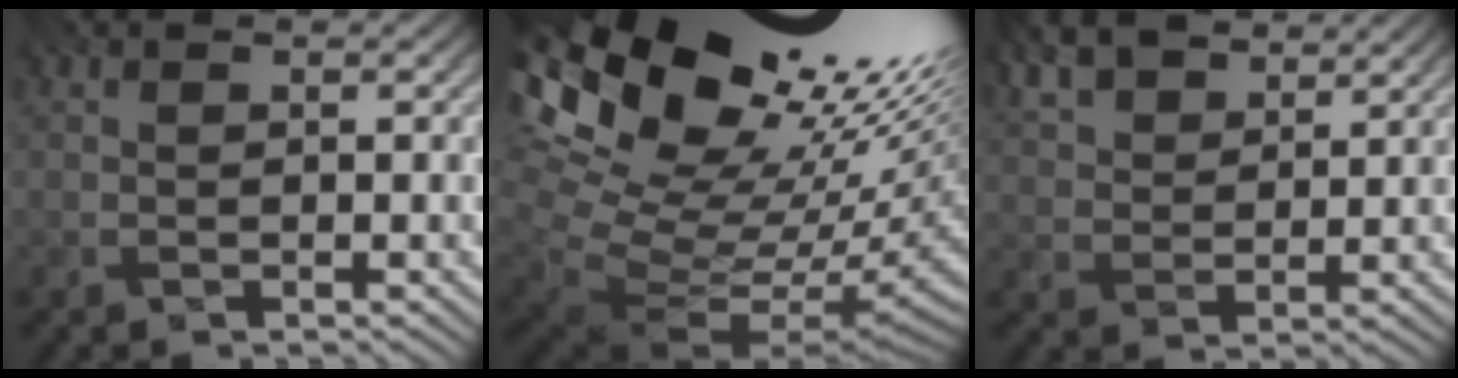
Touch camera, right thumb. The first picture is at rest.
{"total": 18.7, "force": [6.5, 11.4, 13.3], "torque": [-0.234, 0.013, 0.130]}
{"total": 8.3, "force": [6.2, 3.4, 4.5], "torque": [-0.127, 0.001, 0.112]}